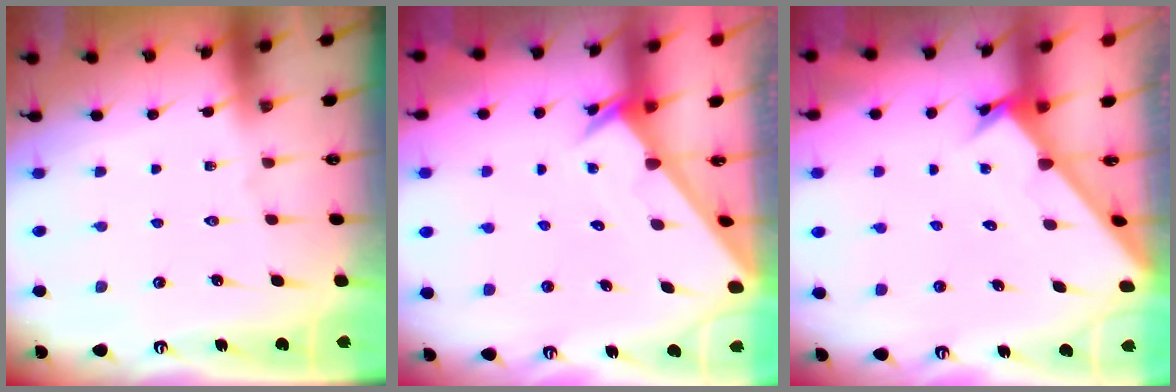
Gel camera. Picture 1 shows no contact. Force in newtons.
{"total": 1.6, "press": 1.6, "slide": 0.1}
{"total": 2.4, "press": 2.4, "slide": 0.1}